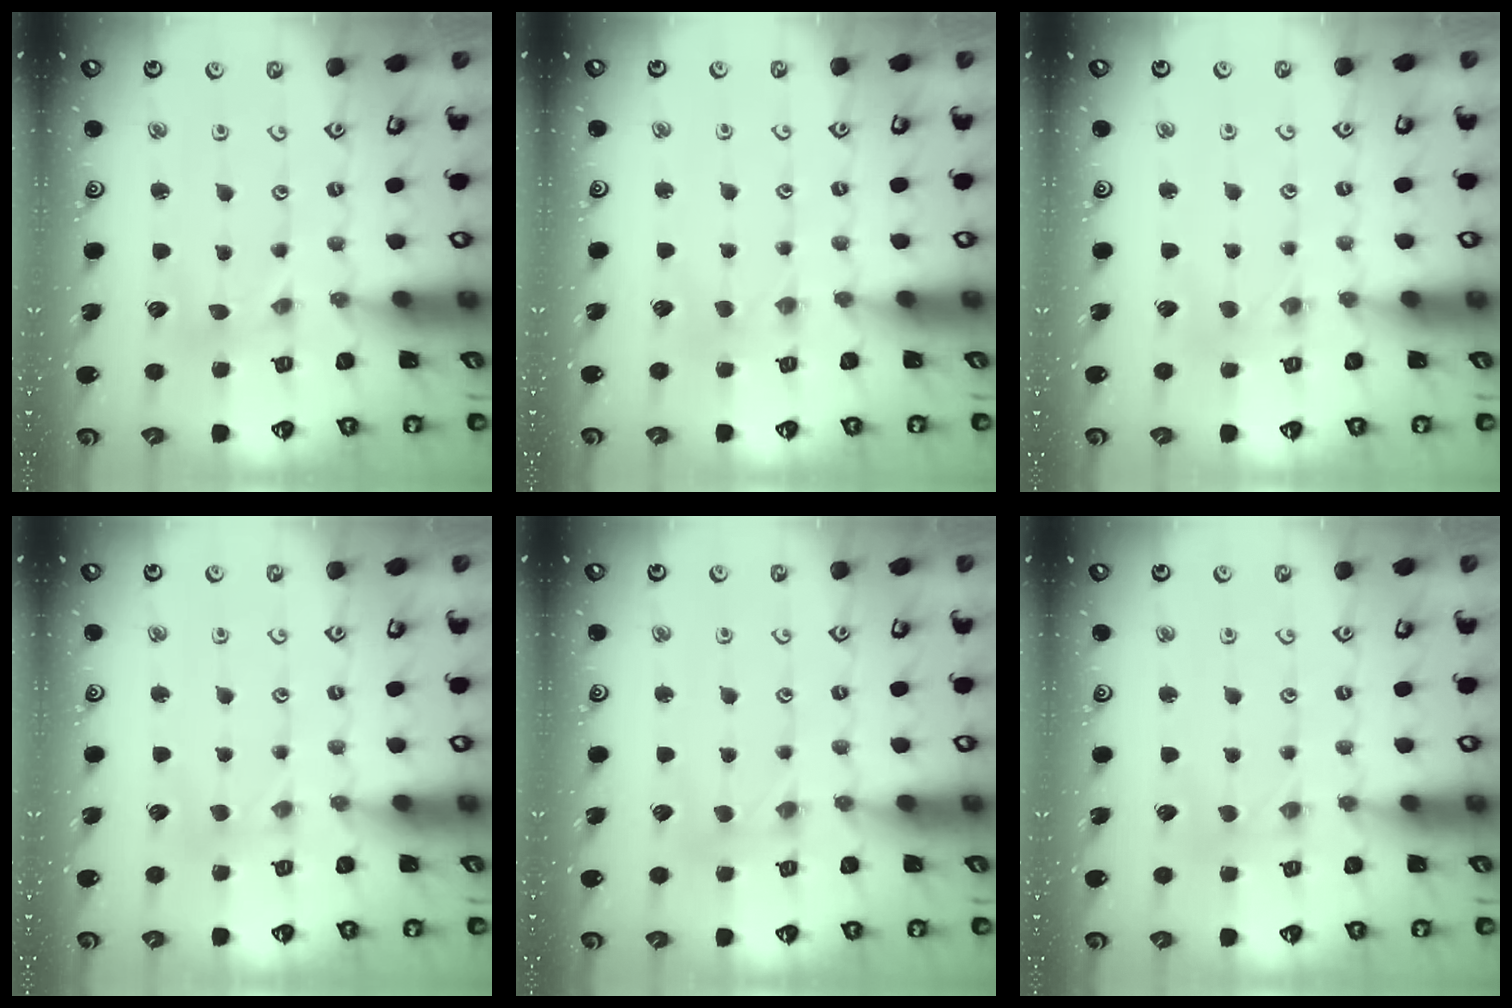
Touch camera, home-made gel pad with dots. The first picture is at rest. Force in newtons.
{"total": 0.0}
{"total": 0.0}
{"total": 1.6, "press": 1.5, "slide": 0.3}
{"total": 1.6, "press": 1.5, "slide": 0.3}
{"total": 0.0}